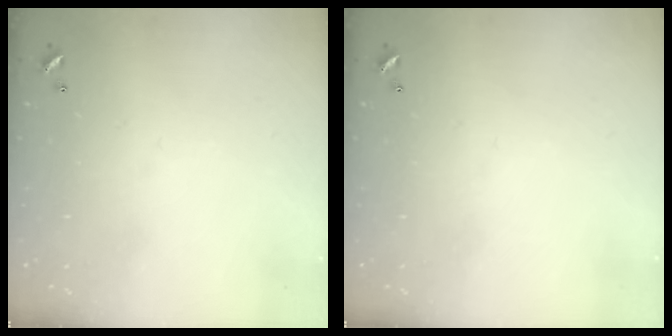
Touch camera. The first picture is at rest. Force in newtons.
{"total": 0.0}